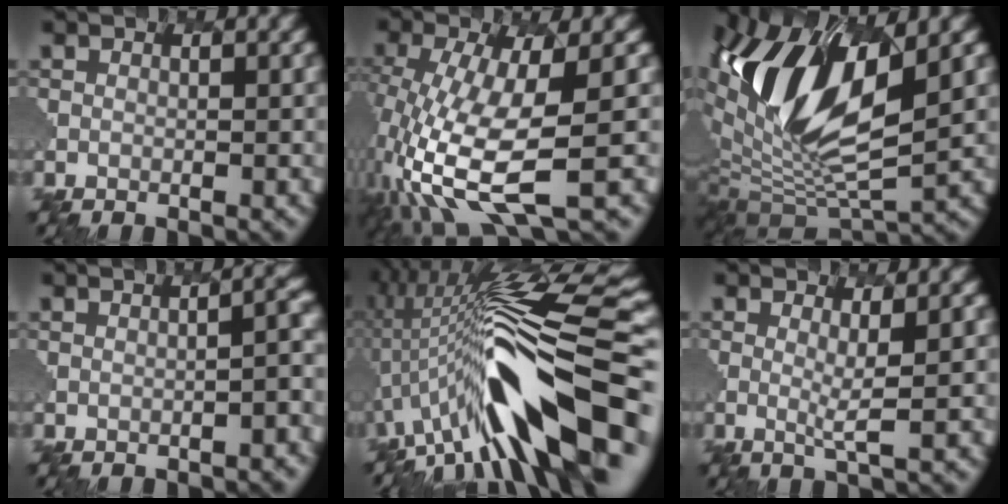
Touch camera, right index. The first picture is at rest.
{"total": 6.9, "force": [-2.7, 1.8, 6.1], "torque": [-0.179, -0.006, -0.057]}
{"total": 10.0, "force": [4.9, 3.8, 7.9], "torque": [-0.186, 0.022, 0.055]}
{"total": 3.6, "force": [-0.5, 0.8, 3.5], "torque": [-0.010, 0.018, -0.022]}
{"total": 10.6, "force": [-2.0, 1.0, 10.4], "torque": [-0.206, 0.047, -0.071]}
{"total": 2.6, "force": [1.8, -1.8, -0.5], "torque": [-0.006, 0.015, -0.001]}